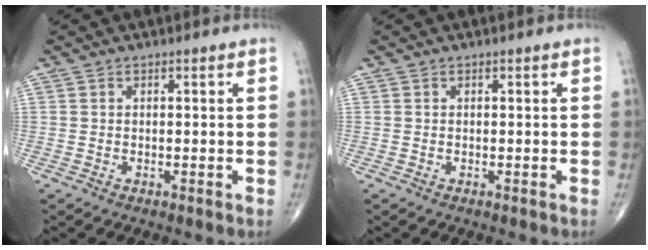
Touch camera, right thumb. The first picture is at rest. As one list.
[{"total": 0.0}]